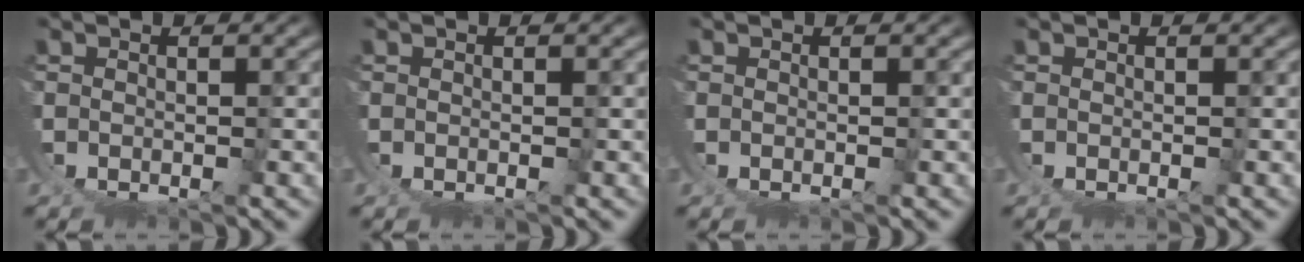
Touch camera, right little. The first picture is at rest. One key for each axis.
{"total": 0.0}
{"total": 0.0}
{"total": 0.0}